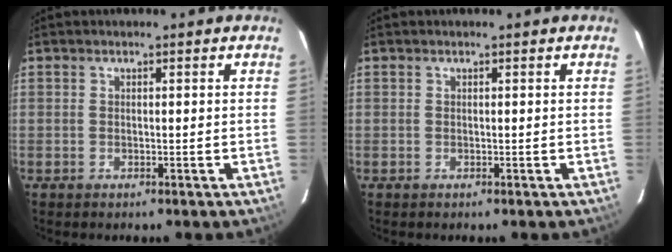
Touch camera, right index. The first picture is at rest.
{"total": 0.0}